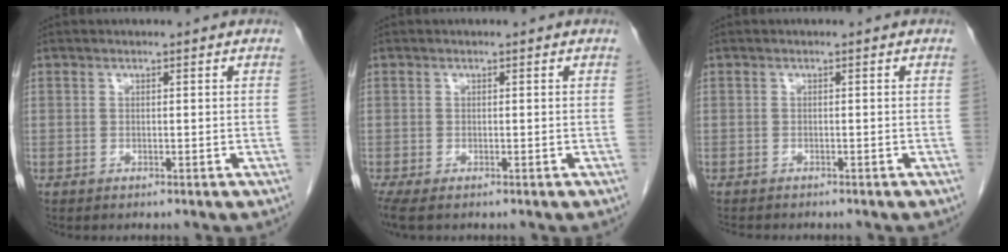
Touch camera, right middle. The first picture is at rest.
{"total": 2.2, "force": [-1.6, 0.6, 1.4], "torque": [-0.028, -0.010, -0.028]}
{"total": 3.7, "force": [-3.2, 0.9, 1.5], "torque": [-0.023, -0.007, -0.044]}